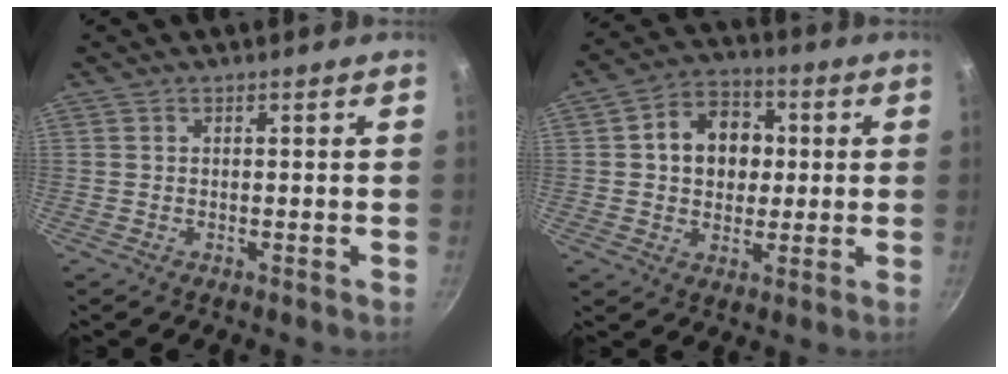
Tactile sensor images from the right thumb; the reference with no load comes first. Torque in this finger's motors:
{"motor_torque": [-0.47, 0.81, 0.02, 0.04, 0.07]}